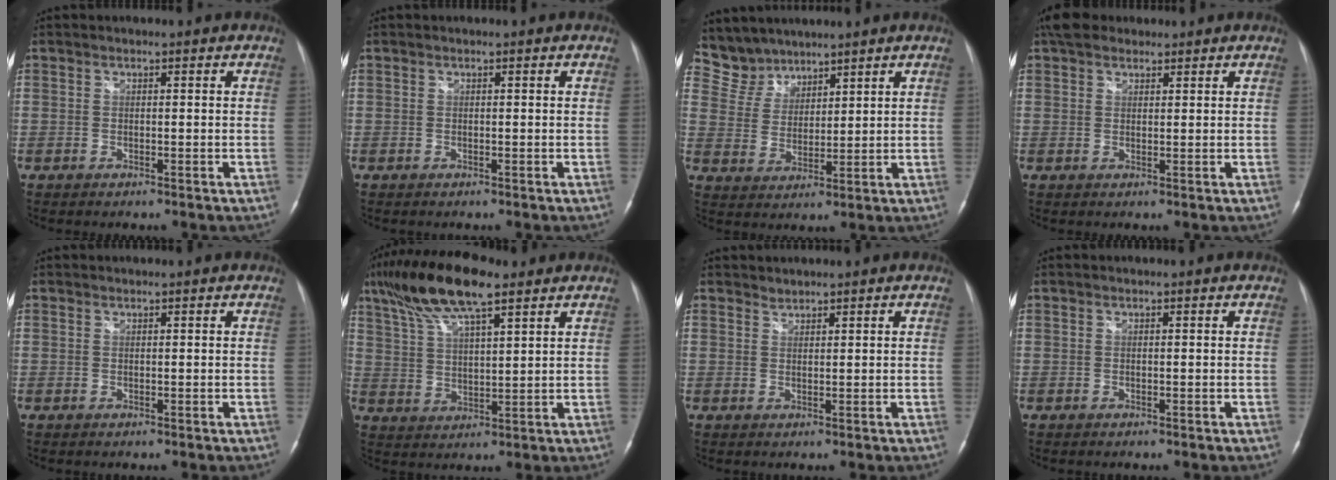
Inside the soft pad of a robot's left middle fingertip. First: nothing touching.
{"total": 0.0}
{"total": 6.2, "force": [5.7, 2.4, -0.5], "torque": [0.001, 0.011, 0.127]}
{"total": 4.6, "force": [3.6, 2.4, 1.6], "torque": [-0.033, 0.025, 0.065]}
{"total": 0.0}
{"total": 13.0, "force": [8.7, 2.9, 9.2], "torque": [-0.183, 0.023, 0.161]}
{"total": 1.1, "force": [1.0, 0.2, -0.3], "torque": [0.004, 0.000, 0.018]}
{"total": 0.0}